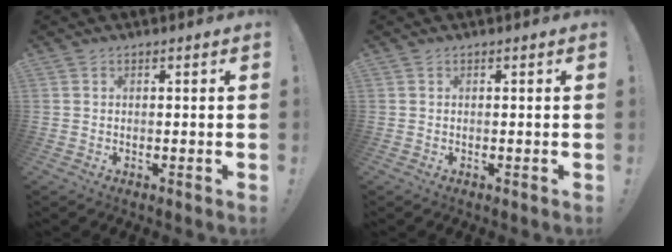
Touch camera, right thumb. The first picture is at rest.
{"total": 0.0}